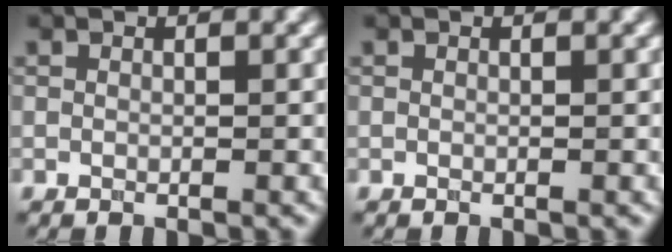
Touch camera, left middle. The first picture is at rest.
{"total": 0.0}